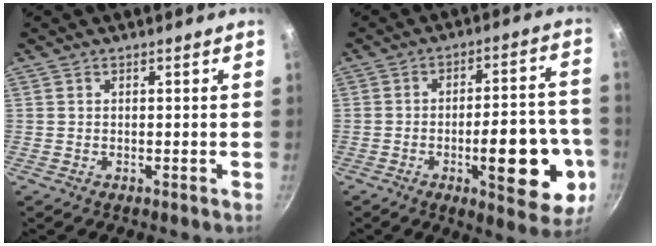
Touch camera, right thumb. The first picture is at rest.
{"total": 17.9, "force": [-5.5, 6.7, 15.7], "torque": [-0.170, 0.024, -0.072]}